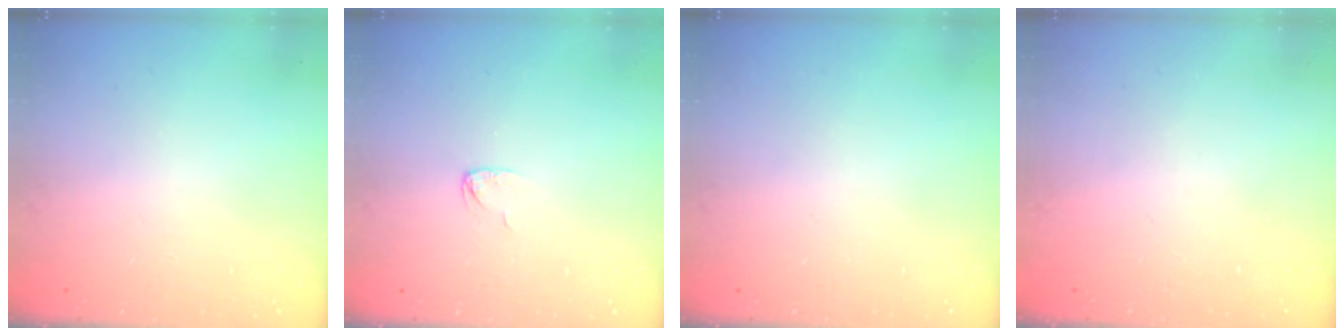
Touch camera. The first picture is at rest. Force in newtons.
{"total": 3.3, "press": 3.3, "slide": 0.2}
{"total": 0.0}
{"total": 0.0}